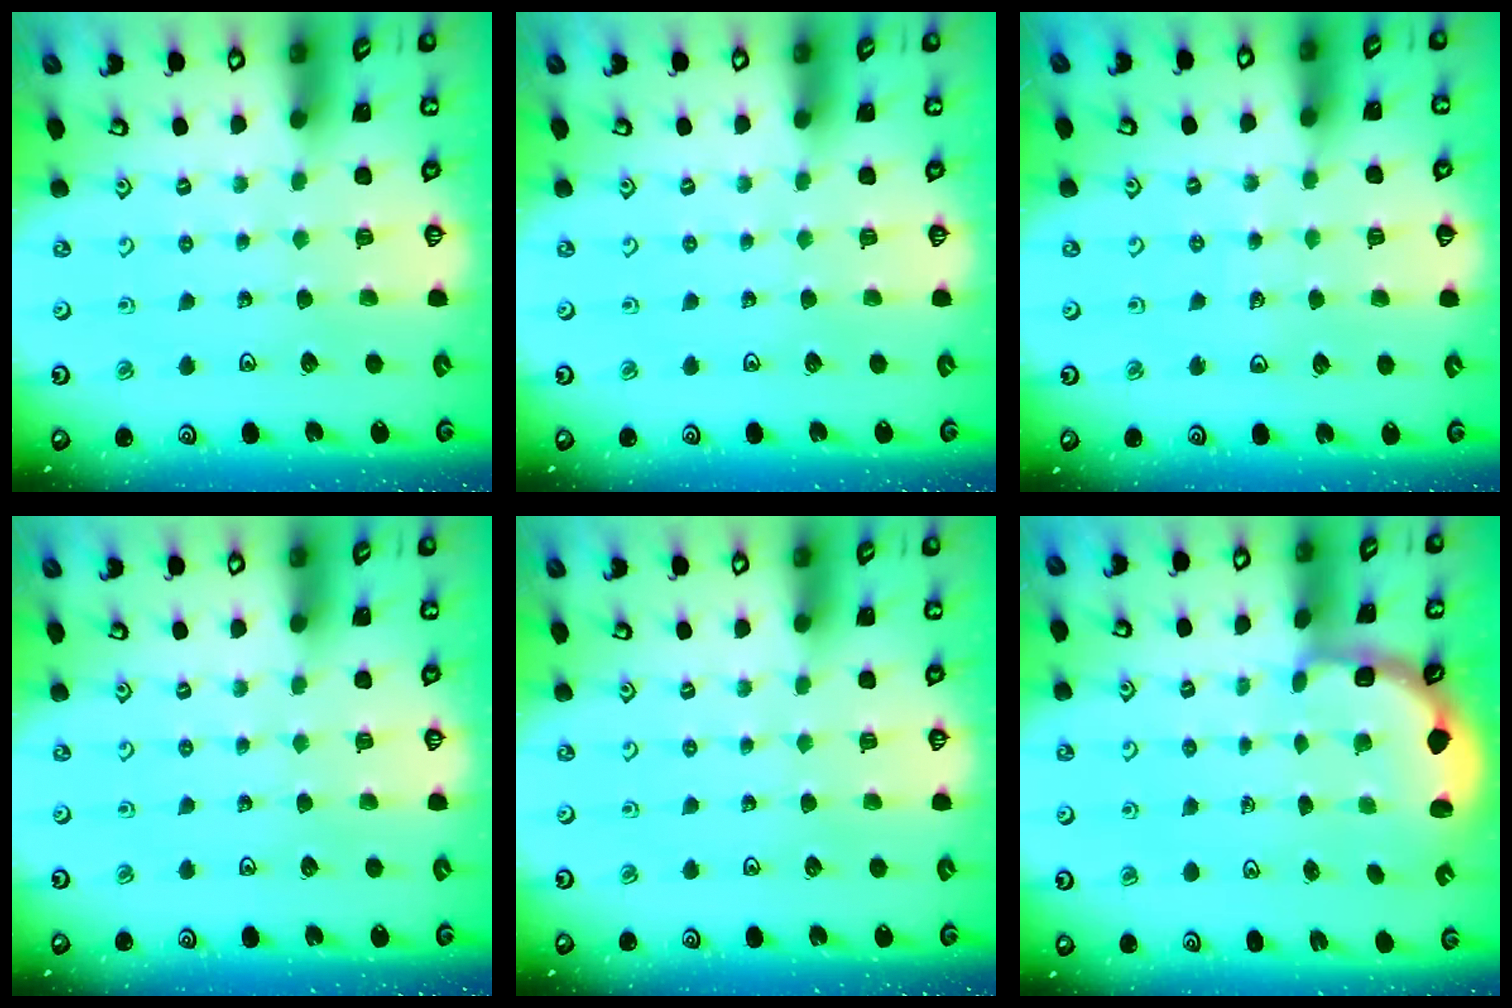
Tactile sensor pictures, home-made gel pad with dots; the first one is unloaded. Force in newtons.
{"total": 0.0}
{"total": 4.2, "press": 4.0, "slide": 1.3}
{"total": 0.0}
{"total": 0.0}
{"total": 2.9, "press": 2.0, "slide": 2.1}